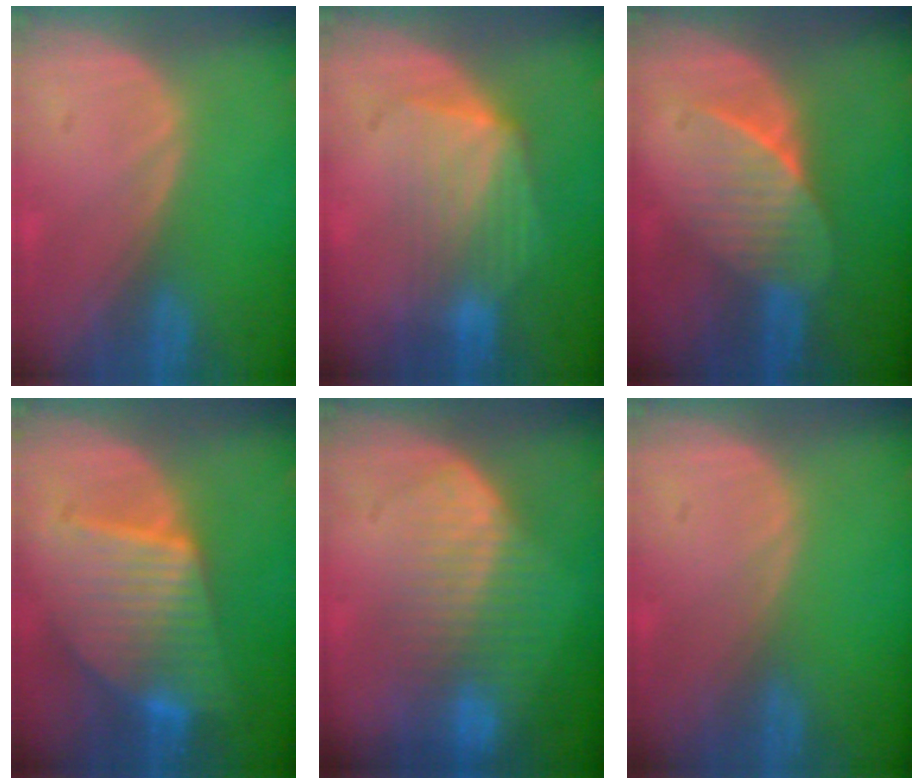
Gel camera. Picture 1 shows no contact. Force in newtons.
{"total": 7.1, "press": 6.6, "slide": 2.7}
{"total": 6.6, "press": 6.2, "slide": 2.5}
{"total": 9.4, "press": 9.4, "slide": 0.8}
{"total": 8.1, "press": 7.5, "slide": 3.1}
{"total": 0.0}